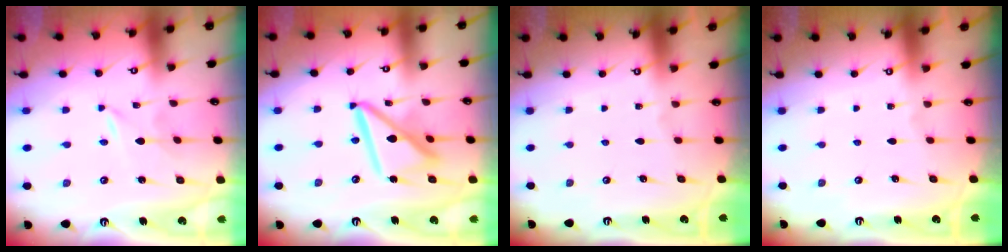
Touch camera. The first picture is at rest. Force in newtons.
{"total": 14.8, "press": 14.7, "slide": 1.5}
{"total": 0.0}
{"total": 0.0}